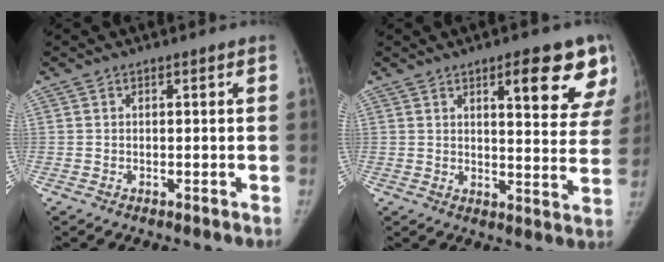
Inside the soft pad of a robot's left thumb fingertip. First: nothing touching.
{"total": 14.1, "force": [7.9, 4.0, 11.0], "torque": [-0.098, -0.041, 0.099]}